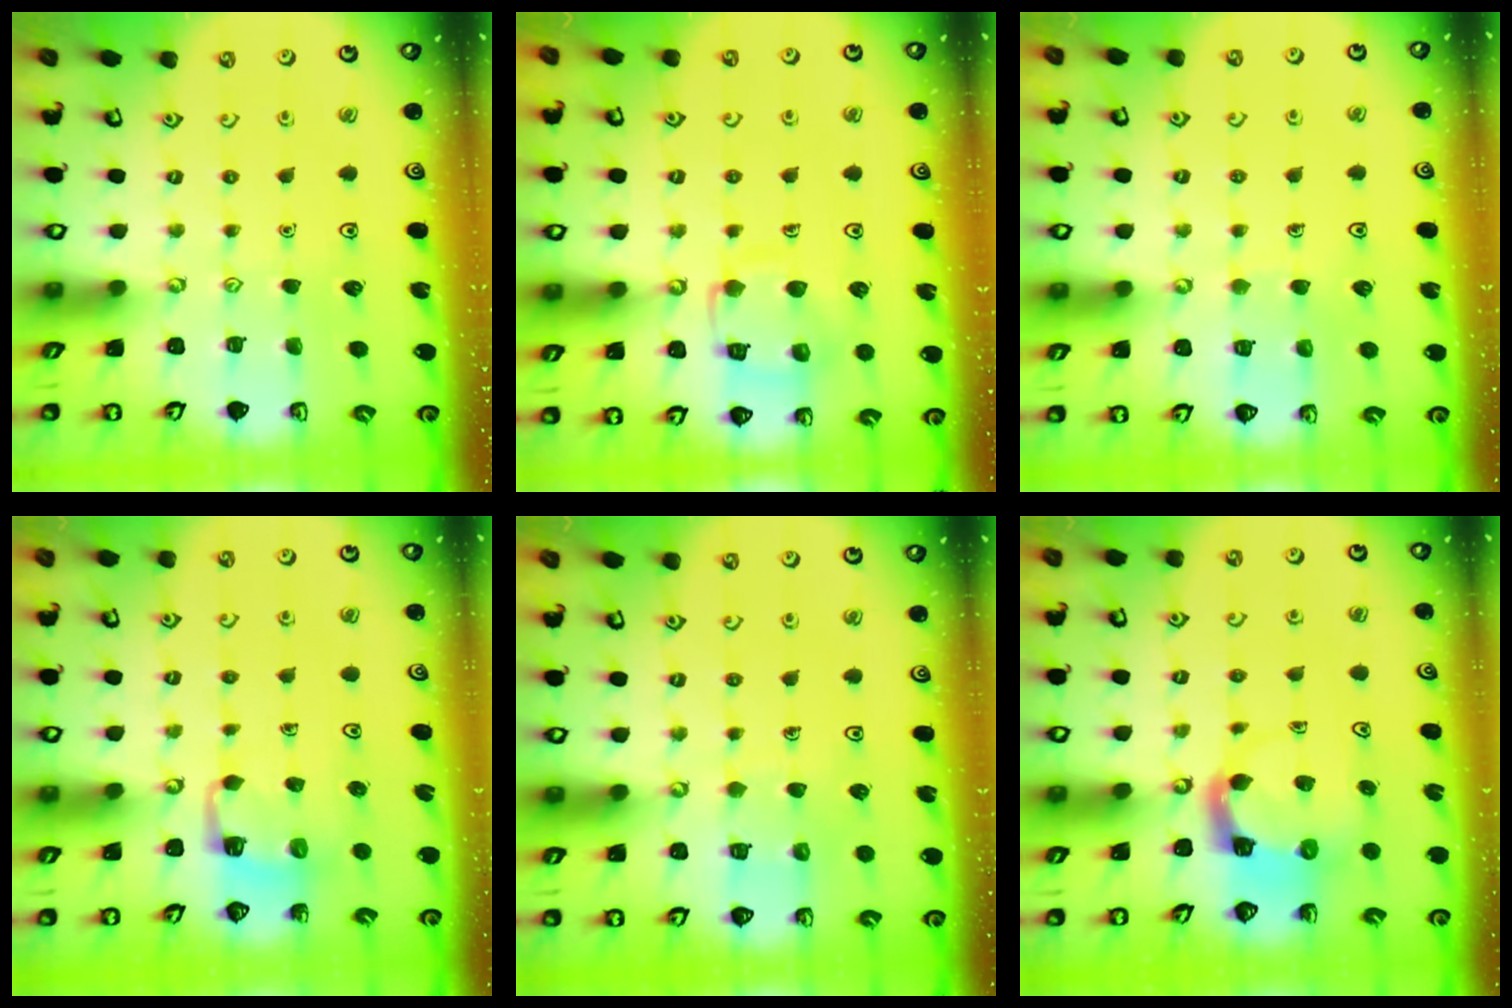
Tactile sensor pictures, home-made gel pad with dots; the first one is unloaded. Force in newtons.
{"total": 12.6, "press": 12.5, "slide": 1.3}
{"total": 6.2, "press": 6.2, "slide": 0.6}
{"total": 3.8, "press": 3.8, "slide": 0.3}
{"total": 6.0, "press": 6.0, "slide": 0.3}
{"total": 3.8, "press": 3.7, "slide": 0.7}